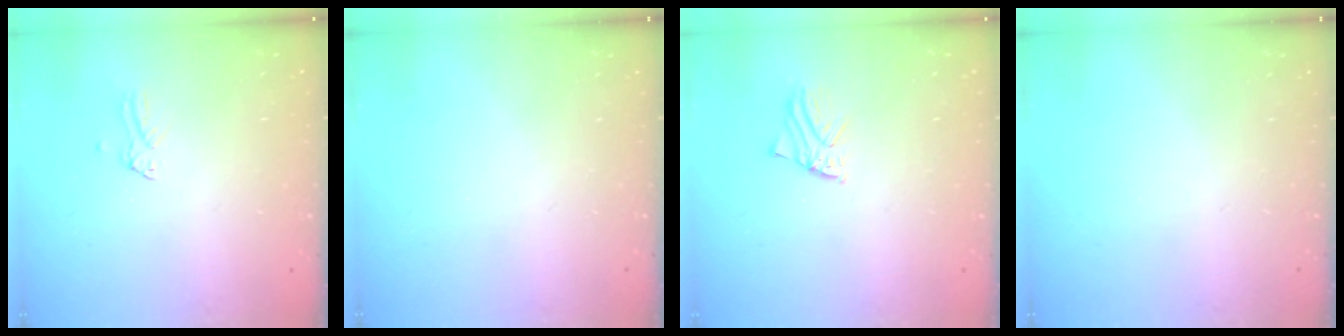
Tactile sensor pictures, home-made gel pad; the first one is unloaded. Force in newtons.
{"total": 0.0}
{"total": 1.2, "press": 1.2, "slide": 0.0}
{"total": 0.0}